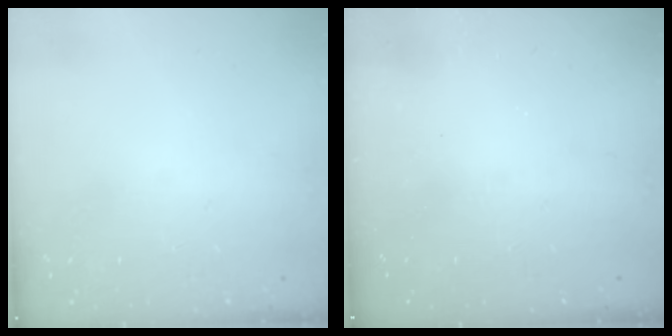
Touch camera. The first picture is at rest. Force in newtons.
{"total": 2.5, "press": 2.4, "slide": 0.7}